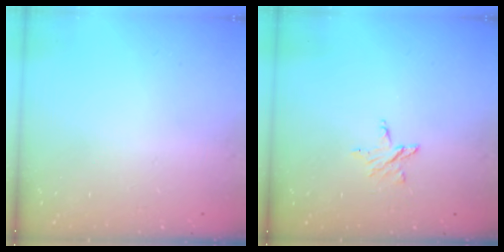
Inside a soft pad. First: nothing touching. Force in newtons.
{"total": 3.3, "press": 3.3, "slide": 0.3}